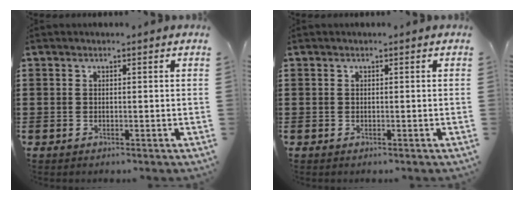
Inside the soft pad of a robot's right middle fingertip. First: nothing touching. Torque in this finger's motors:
{"motor_torque": [0.01, 0.06, 0.02, 0.01]}